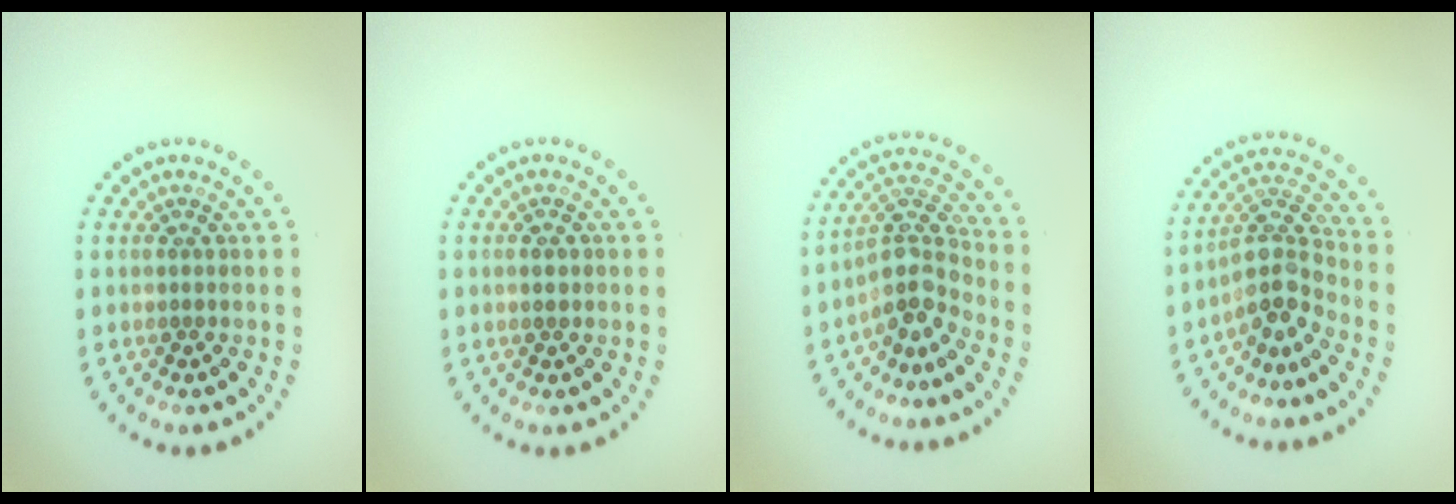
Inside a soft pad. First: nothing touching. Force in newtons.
{"total": 1.2, "press": 1.2, "slide": 0.1}
{"total": 4.0, "press": 2.9, "slide": 2.7}
{"total": 3.8, "press": 2.8, "slide": 2.6}